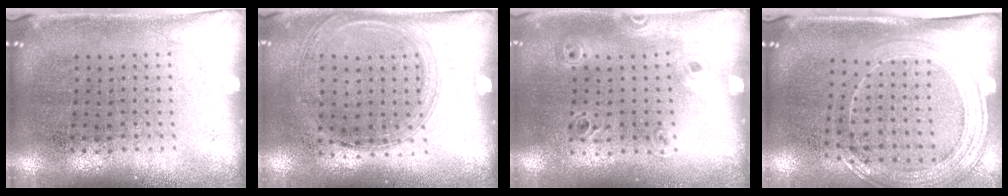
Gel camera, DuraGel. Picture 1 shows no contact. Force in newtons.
{"total": 1.4, "press": 1.3, "slide": 0.5}
{"total": 0.9, "press": 0.9, "slide": 0.3}
{"total": 1.9, "press": 1.7, "slide": 1.0}